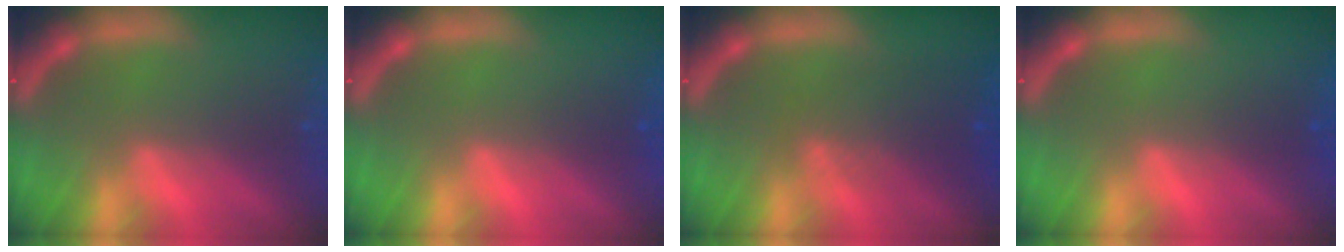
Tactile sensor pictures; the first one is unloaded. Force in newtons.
{"total": 1.0}
{"total": 4.6}
{"total": 1.0}